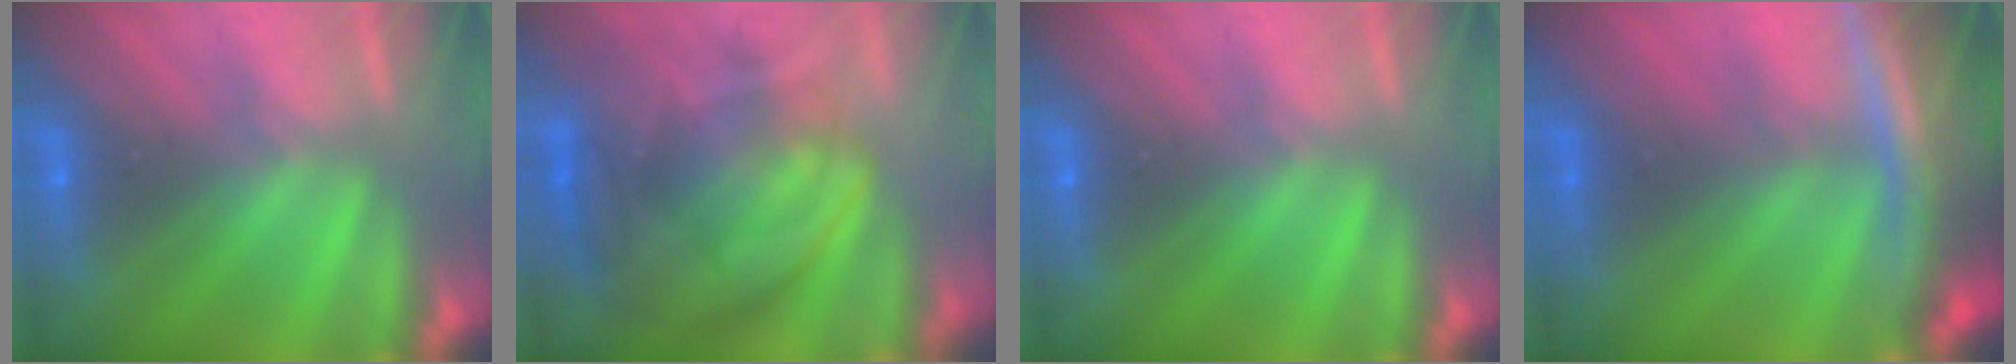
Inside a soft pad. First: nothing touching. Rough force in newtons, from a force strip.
{"total": 9.3}
{"total": 0.0}
{"total": 7.4}